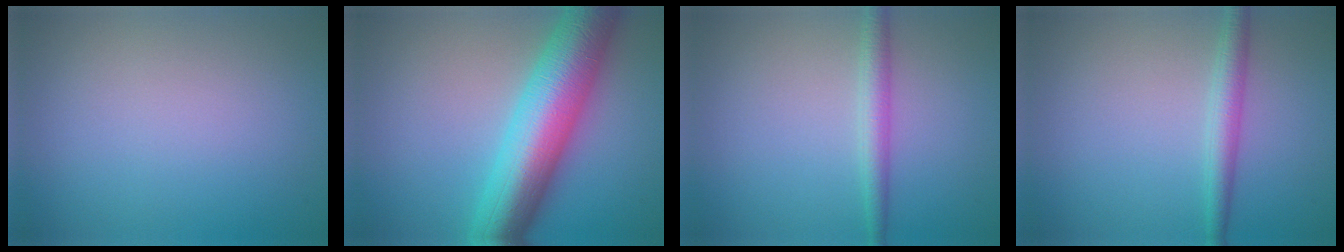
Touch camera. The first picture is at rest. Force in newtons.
{"total": 10.5, "press": 10.5, "slide": 0.1}
{"total": 2.2, "press": 2.2, "slide": 0.0}
{"total": 2.4, "press": 2.4, "slide": 0.1}